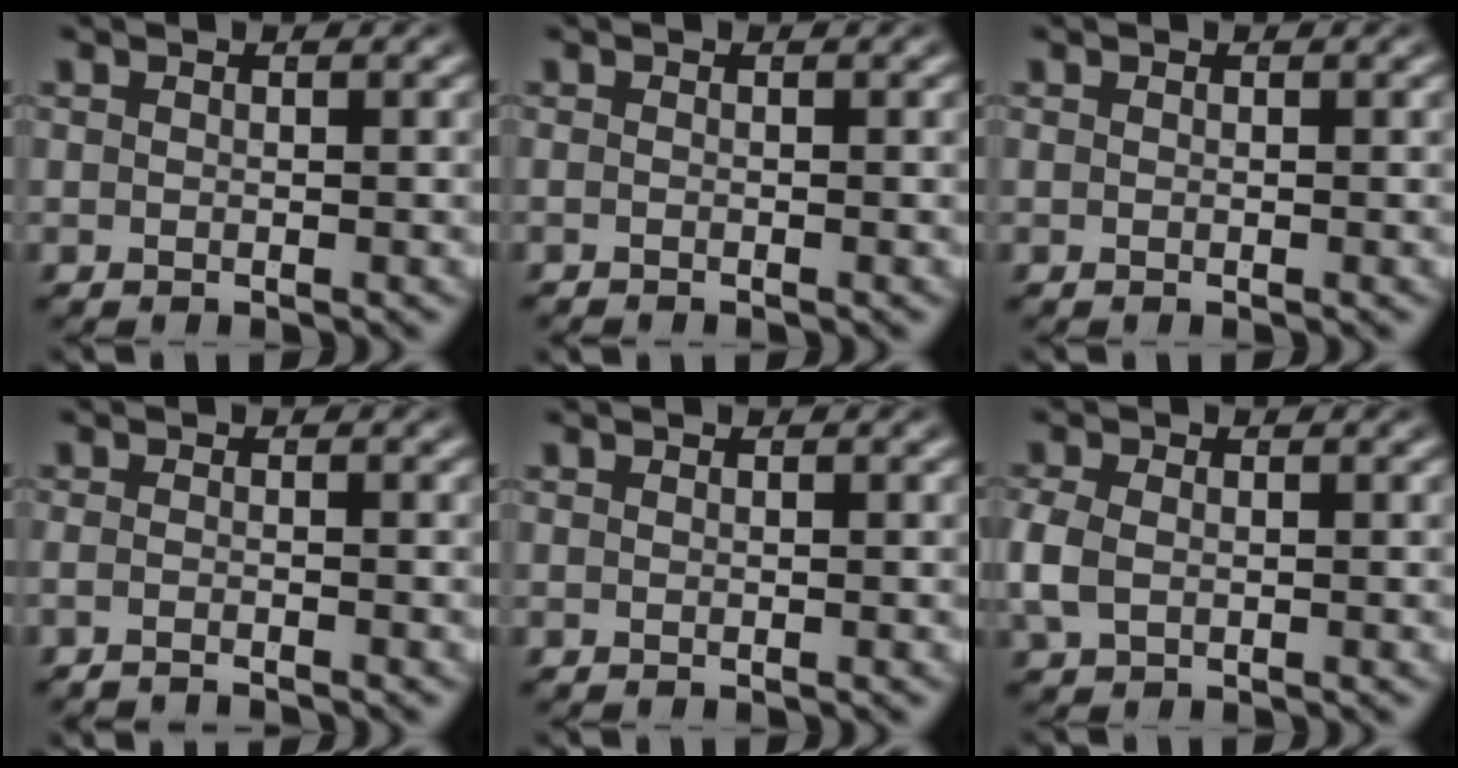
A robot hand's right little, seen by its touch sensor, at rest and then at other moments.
{"total": 0.7, "force": [-0.7, -0.2, -0.1], "torque": [-0.001, -0.006, -0.012]}
{"total": 0.0}
{"total": 1.7, "force": [-1.6, -0.1, 0.4], "torque": [-0.017, -0.010, -0.028]}
{"total": 0.0}
{"total": 2.2, "force": [-0.2, 1.6, 1.4], "torque": [-0.053, -0.013, 0.007]}